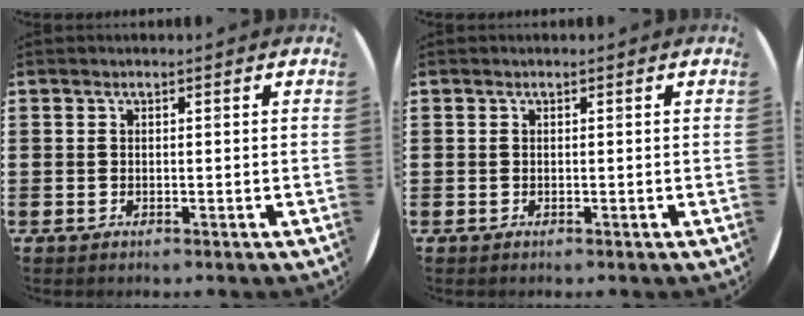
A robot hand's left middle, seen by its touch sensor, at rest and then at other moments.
{"total": 0.0}